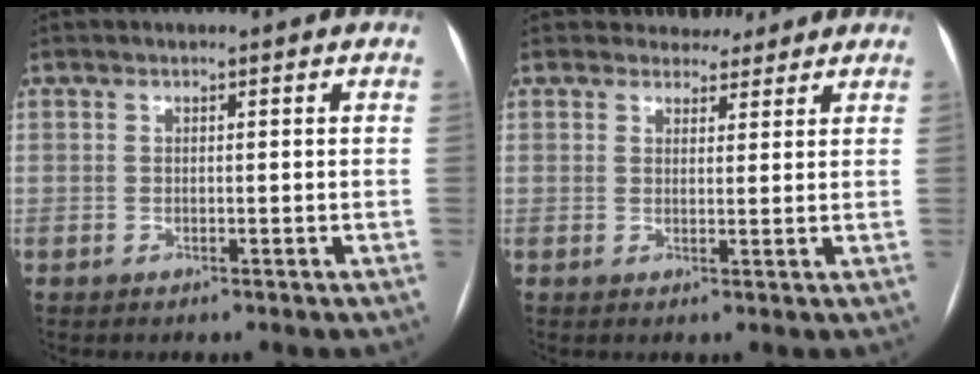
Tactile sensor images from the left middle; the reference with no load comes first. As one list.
[{"total": 3.8, "force": [3.4, 1.7, -0.1], "torque": [0.011, -0.001, 0.041]}]